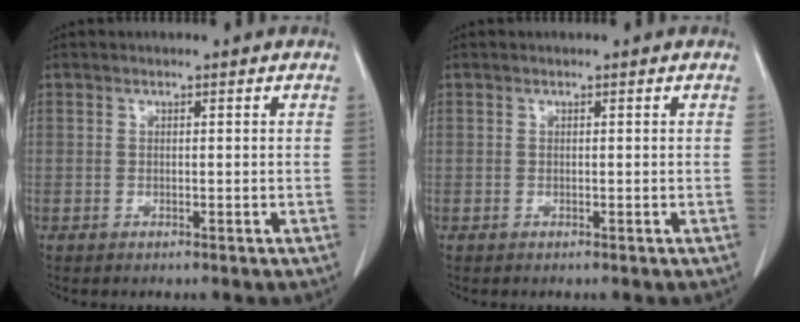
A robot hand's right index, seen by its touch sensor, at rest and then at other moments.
{"total": 0.0}